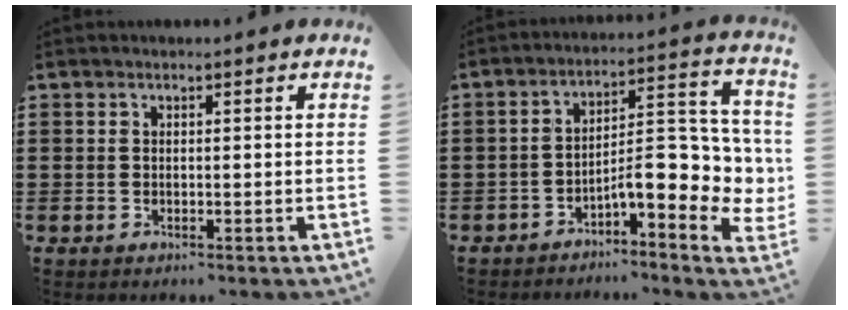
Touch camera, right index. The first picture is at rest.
{"total": 9.3, "force": [-2.7, 3.5, 8.2], "torque": [-0.108, -0.021, -0.054]}